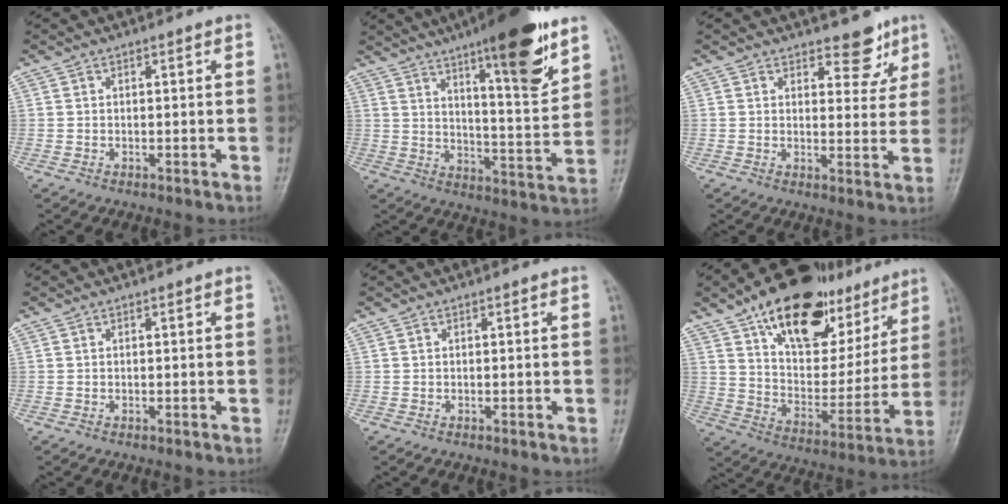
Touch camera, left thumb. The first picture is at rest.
{"total": 16.3, "force": [9.8, 3.8, 12.4], "torque": [-0.153, -0.058, 0.146]}
{"total": 5.9, "force": [4.0, 3.3, 2.8], "torque": [0.003, -0.022, 0.051]}
{"total": 0.0}
{"total": 0.0}
{"total": 25.5, "force": [15.8, 13.4, 14.9], "torque": [-0.182, -0.039, 0.256]}